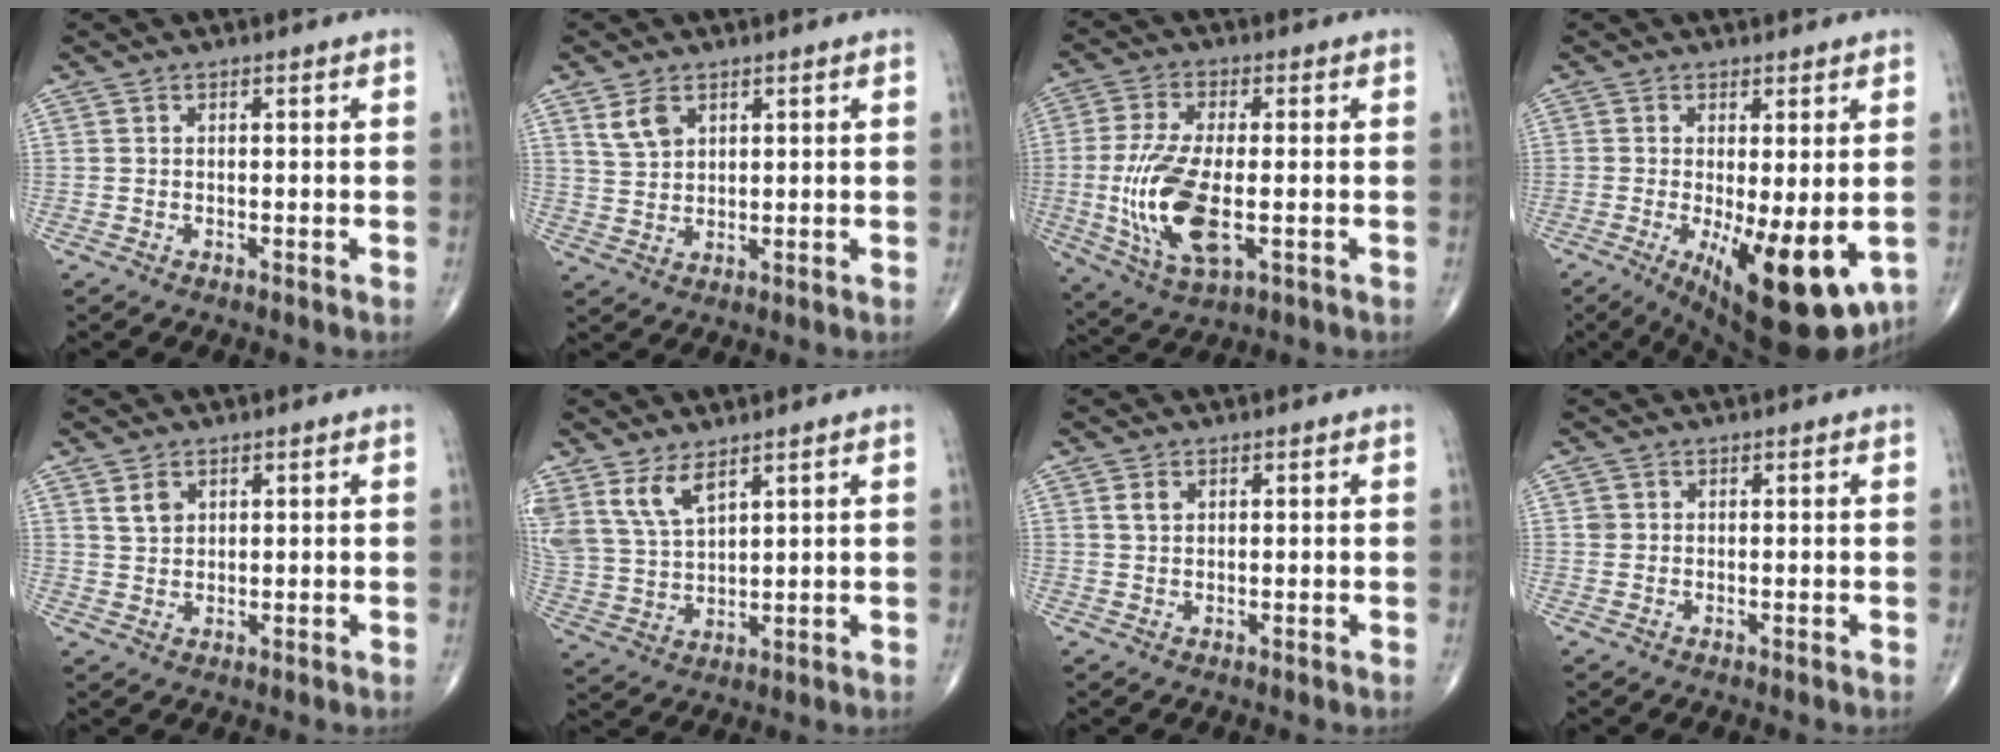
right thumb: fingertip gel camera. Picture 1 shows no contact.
{"total": 4.4, "force": [2.4, 2.7, 2.4], "torque": [-0.039, -0.010, 0.054]}
{"total": 14.4, "force": [-2.4, 5.9, 12.9], "torque": [-0.274, -0.011, -0.038]}
{"total": 15.0, "force": [-3.8, 5.2, 13.6], "torque": [-0.183, -0.028, -0.038]}
{"total": 3.0, "force": [1.5, 2.1, 1.5], "torque": [-0.019, -0.008, 0.033]}
{"total": 8.3, "force": [5.4, 3.6, 5.2], "torque": [-0.101, -0.021, 0.122]}
{"total": 1.7, "force": [0.7, 1.2, 1.0], "torque": [-0.017, 0.001, 0.016]}
{"total": 1.0, "force": [0.2, 1.0, 0.2], "torque": [0.003, 0.002, 0.004]}